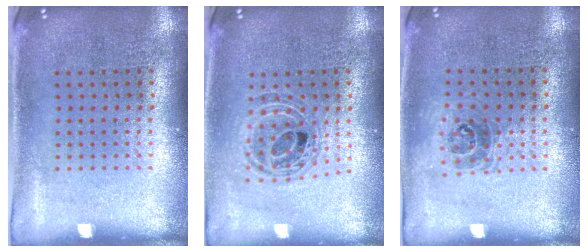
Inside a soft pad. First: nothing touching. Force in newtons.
{"total": 0.8, "press": 0.8, "slide": 0.1}
{"total": 1.1, "press": 0.9, "slide": 0.6}